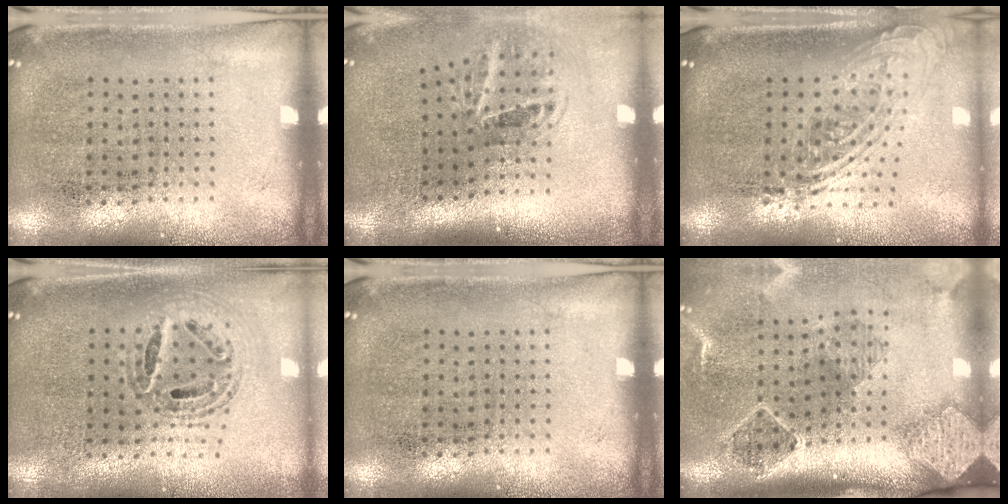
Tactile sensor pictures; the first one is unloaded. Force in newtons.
{"total": 2.0, "press": 1.3, "slide": 1.6}
{"total": 2.1, "press": 1.5, "slide": 1.4}
{"total": 0.9, "press": 0.8, "slide": 0.2}
{"total": 0.0}
{"total": 2.8, "press": 2.0, "slide": 1.9}